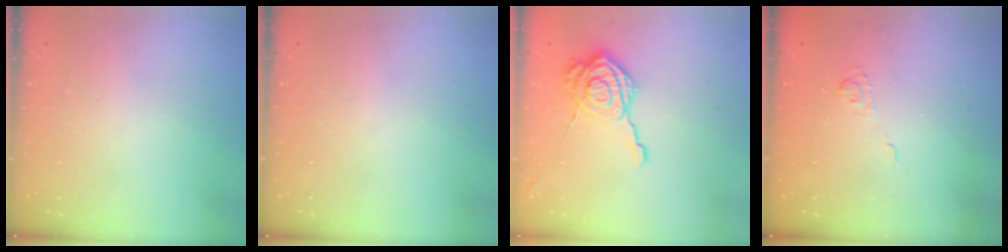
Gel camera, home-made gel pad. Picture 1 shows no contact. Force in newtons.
{"total": 0.0}
{"total": 14.9, "press": 14.9, "slide": 0.8}
{"total": 2.0, "press": 1.3, "slide": 1.5}